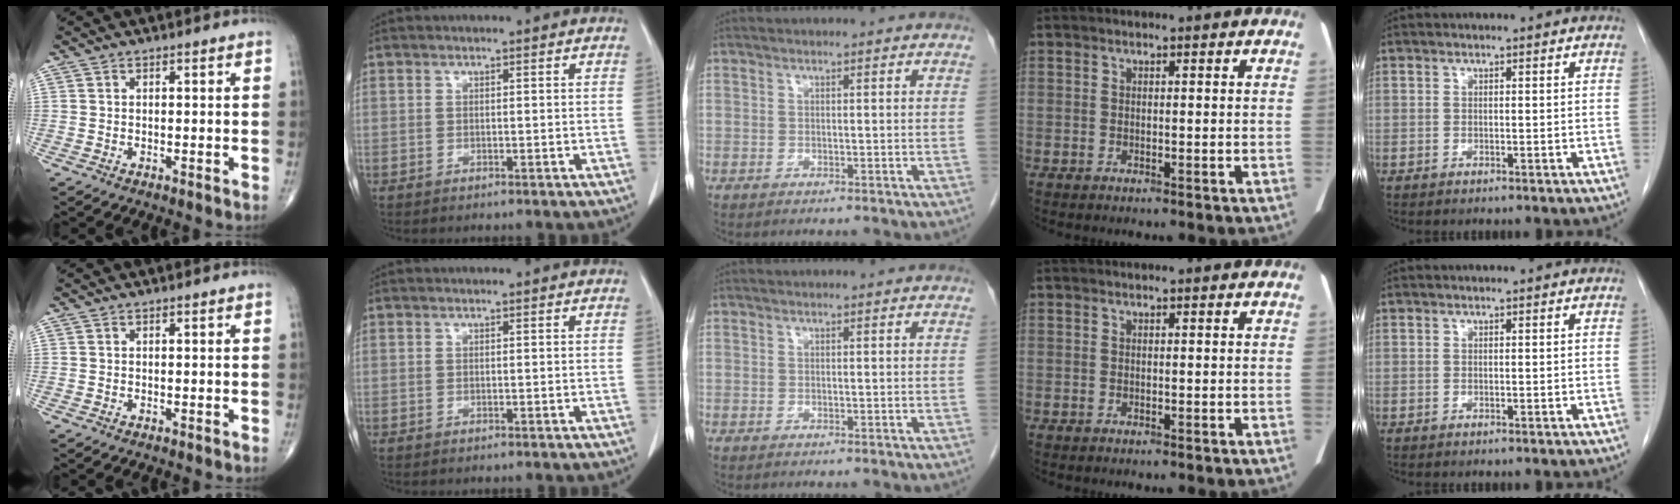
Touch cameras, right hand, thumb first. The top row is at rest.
{}